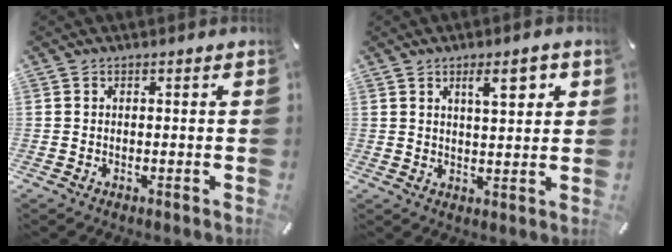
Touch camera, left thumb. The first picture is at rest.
{"total": 6.9, "force": [3.4, 2.6, 5.4], "torque": [-0.074, -0.011, 0.051]}